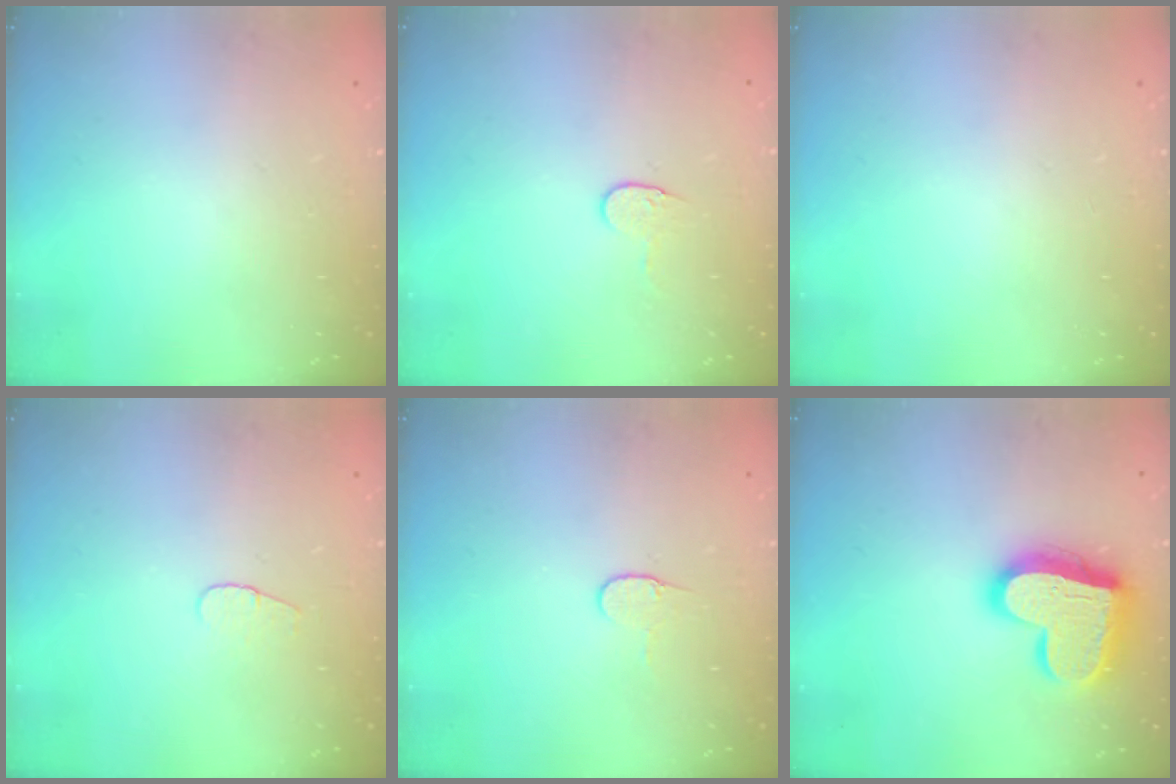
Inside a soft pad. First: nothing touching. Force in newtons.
{"total": 4.1, "press": 4.1, "slide": 0.4}
{"total": 0.0}
{"total": 3.6, "press": 3.6, "slide": 0.4}
{"total": 4.9, "press": 4.9, "slide": 0.4}
{"total": 18.2, "press": 18.1, "slide": 1.4}